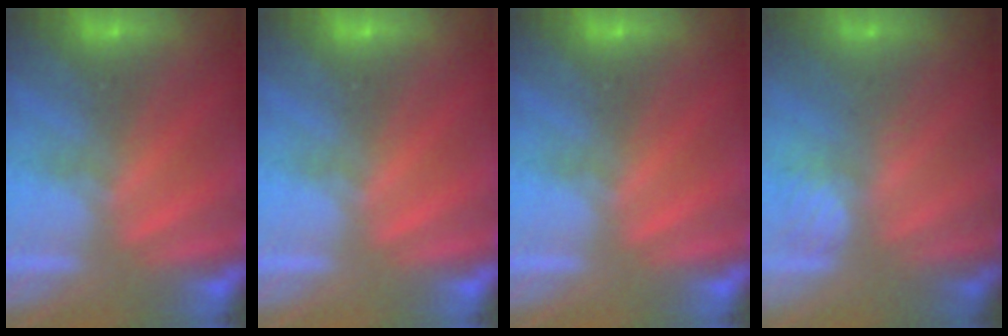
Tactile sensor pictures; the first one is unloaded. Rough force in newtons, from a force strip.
{"total": 0.0}
{"total": 0.0}
{"total": 2.6}